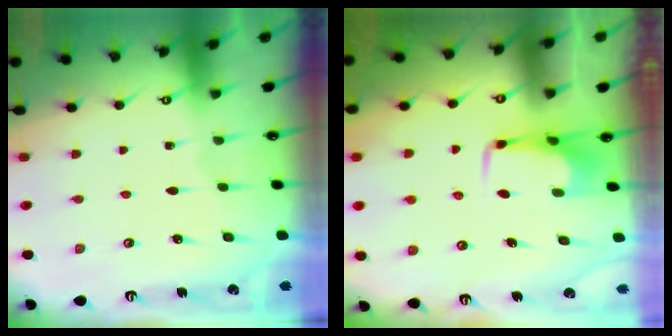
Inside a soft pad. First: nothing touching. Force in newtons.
{"total": 3.3, "press": 3.3, "slide": 0.4}